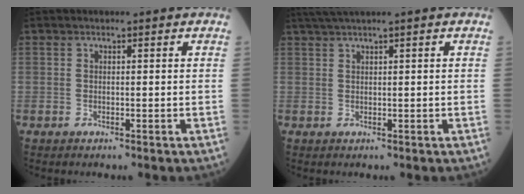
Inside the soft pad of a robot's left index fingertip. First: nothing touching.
{"total": 2.6, "force": [2.0, -0.7, 1.5], "torque": [-0.037, 0.013, 0.045]}